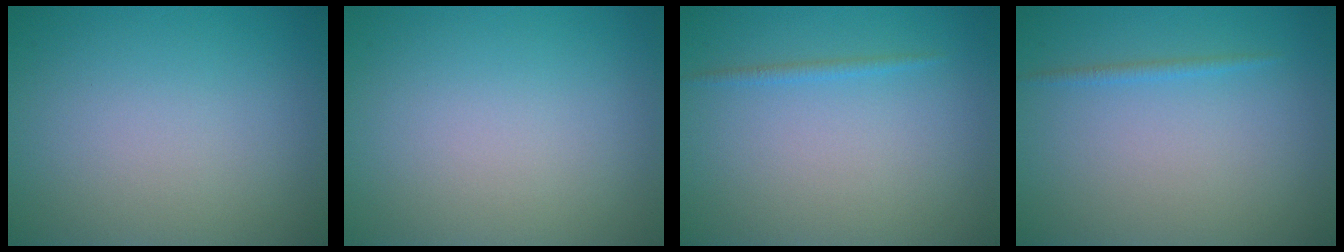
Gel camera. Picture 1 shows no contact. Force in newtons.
{"total": 0.0}
{"total": 0.8, "press": 0.8, "slide": 0.1}
{"total": 0.8, "press": 0.8, "slide": 0.1}